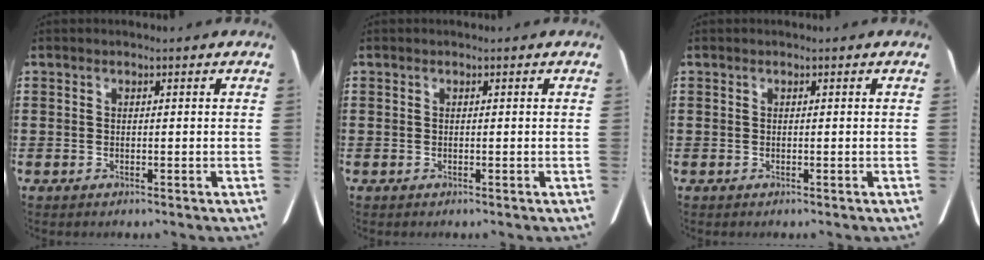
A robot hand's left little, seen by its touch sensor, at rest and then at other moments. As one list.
[{"total": 0.0}, {"total": 0.0}]